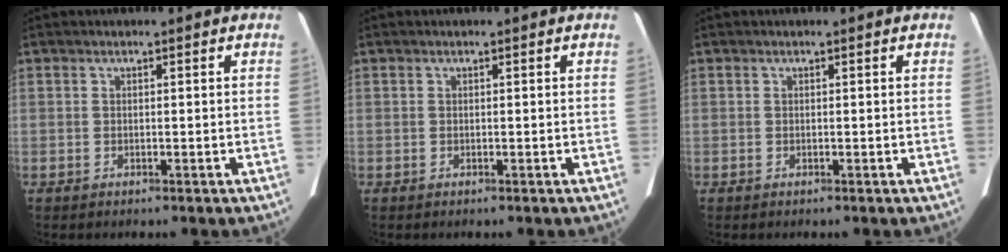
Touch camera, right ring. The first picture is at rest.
{"total": 0.0}
{"total": 0.0}